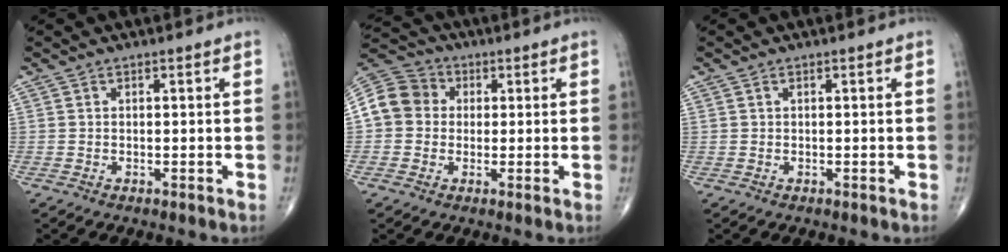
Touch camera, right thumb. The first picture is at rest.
{"total": 9.5, "force": [0.7, 8.4, 4.2], "torque": [-0.067, 0.025, 0.001]}
{"total": 0.0}